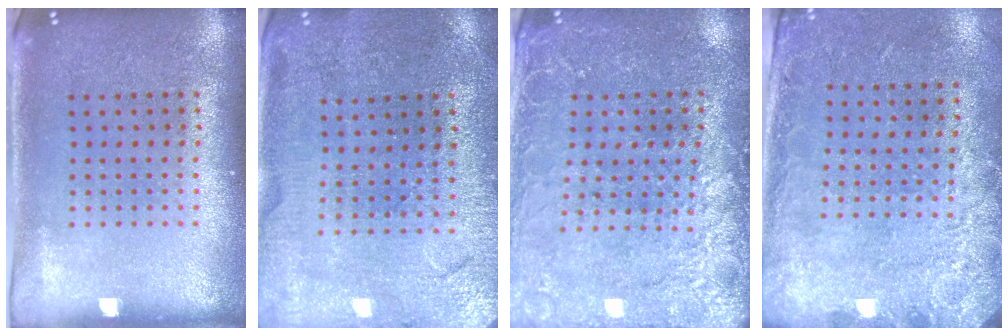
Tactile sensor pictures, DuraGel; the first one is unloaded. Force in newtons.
{"total": 1.0, "press": 0.9, "slide": 0.3}
{"total": 2.7, "press": 2.7, "slide": 0.5}
{"total": 2.7, "press": 1.9, "slide": 1.9}